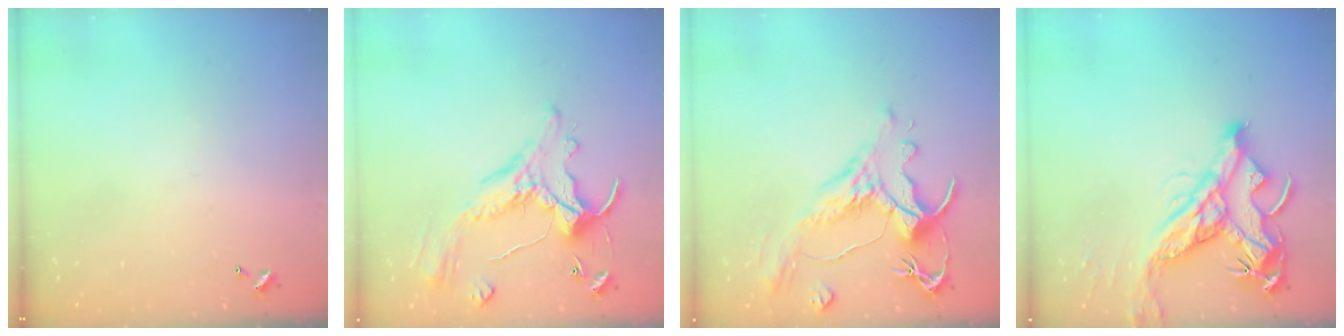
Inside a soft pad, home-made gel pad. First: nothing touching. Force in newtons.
{"total": 2.5, "press": 2.2, "slide": 1.2}
{"total": 1.6, "press": 0.0, "slide": 1.6}
{"total": 14.7, "press": 14.5, "slide": 2.1}